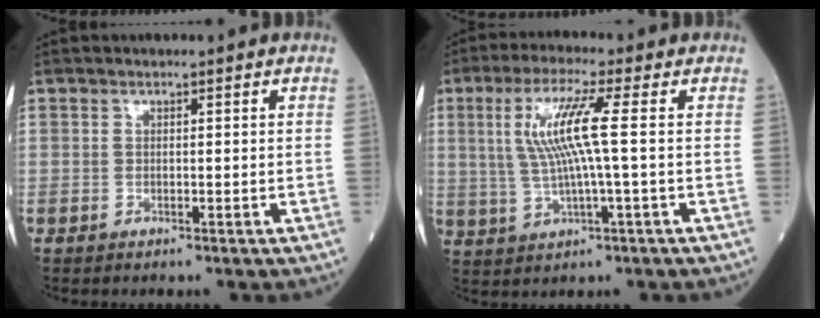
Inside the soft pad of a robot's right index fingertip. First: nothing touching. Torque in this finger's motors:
{"motor_torque": [0.37, 0.11, 0.71, 0.21]}